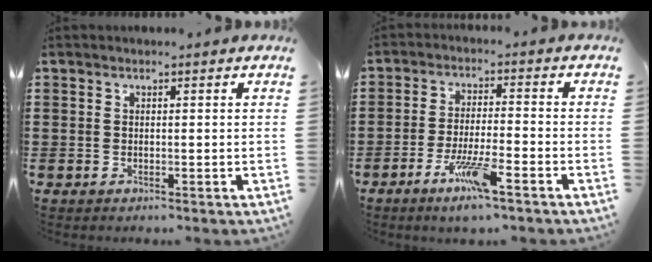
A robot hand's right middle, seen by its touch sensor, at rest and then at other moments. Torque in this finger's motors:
{"motor_torque": [1.52, -0.62, 0.69, 0.16]}